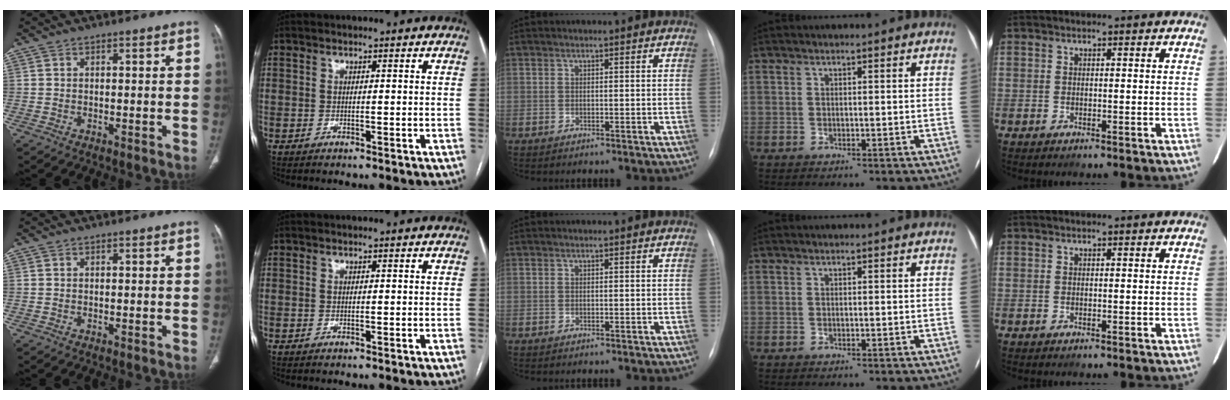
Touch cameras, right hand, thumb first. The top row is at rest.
{}